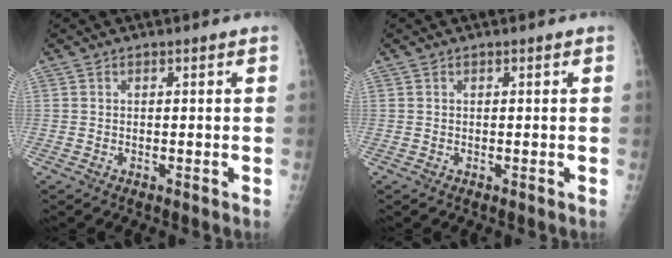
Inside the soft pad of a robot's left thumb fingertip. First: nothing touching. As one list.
[{"total": 0.0}]